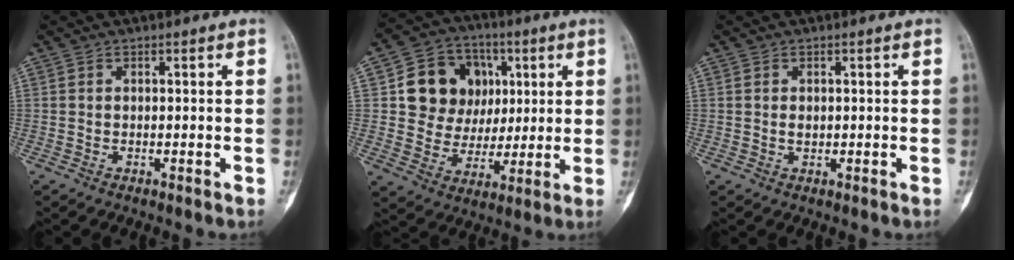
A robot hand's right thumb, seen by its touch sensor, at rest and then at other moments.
{"total": 14.3, "force": [3.5, 12.3, 6.4], "torque": [-0.059, 0.001, 0.065]}
{"total": 0.9, "force": [0.2, 0.6, 0.6], "torque": [-0.010, 0.000, 0.005]}